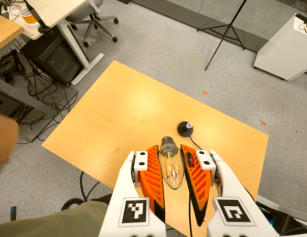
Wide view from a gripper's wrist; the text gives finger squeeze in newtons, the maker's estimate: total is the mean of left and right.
{"total": 19.0, "left": 20.8, "right": 17.2}